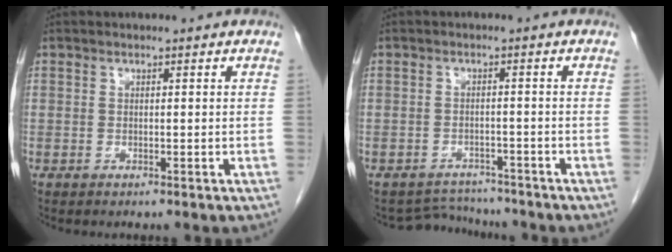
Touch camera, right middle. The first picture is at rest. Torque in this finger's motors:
{"motor_torque": [-0.23, -0.15, -0.18, -0.04]}